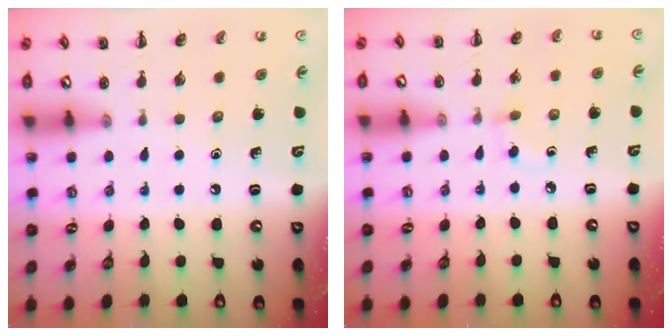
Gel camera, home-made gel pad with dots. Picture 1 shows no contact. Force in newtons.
{"total": 2.6, "press": 2.4, "slide": 1.2}